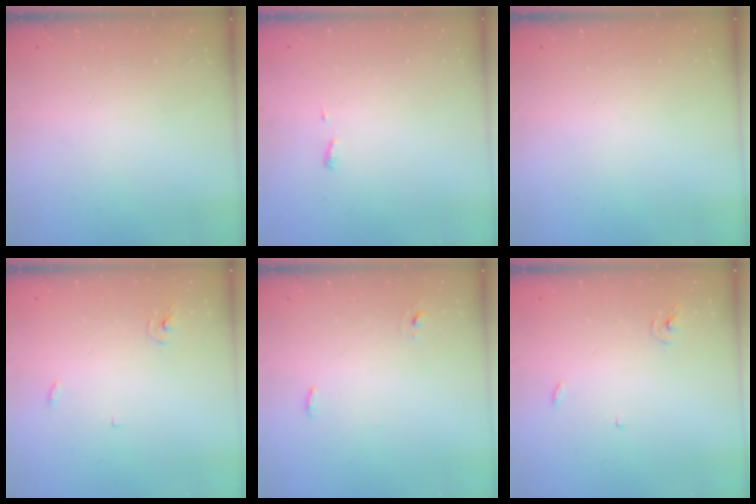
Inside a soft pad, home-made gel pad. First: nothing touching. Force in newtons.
{"total": 3.9, "press": 3.9, "slide": 0.6}
{"total": 0.0}
{"total": 3.0, "press": 3.0, "slide": 0.2}
{"total": 3.1, "press": 2.8, "slide": 1.2}
{"total": 3.0, "press": 3.0, "slide": 0.2}